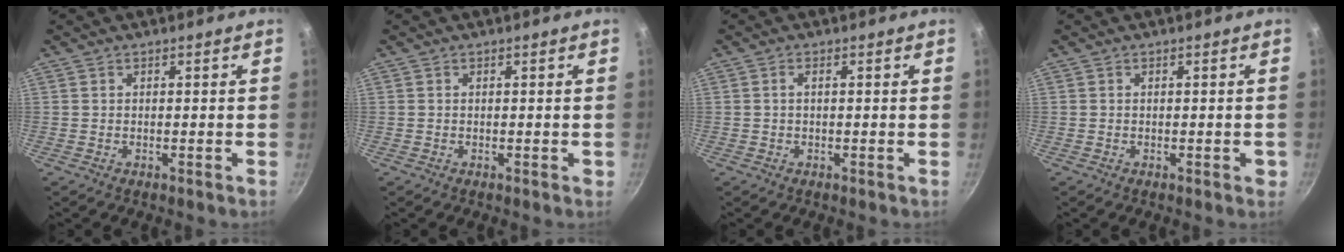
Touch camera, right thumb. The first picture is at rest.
{"total": 0.6, "force": [0.0, 0.3, 0.5], "torque": [-0.002, 0.002, 0.000]}
{"total": 1.1, "force": [0.1, 0.4, 1.0], "torque": [-0.025, 0.006, 0.001]}
{"total": 1.5, "force": [-0.4, 0.7, 1.2], "torque": [-0.007, 0.003, -0.006]}